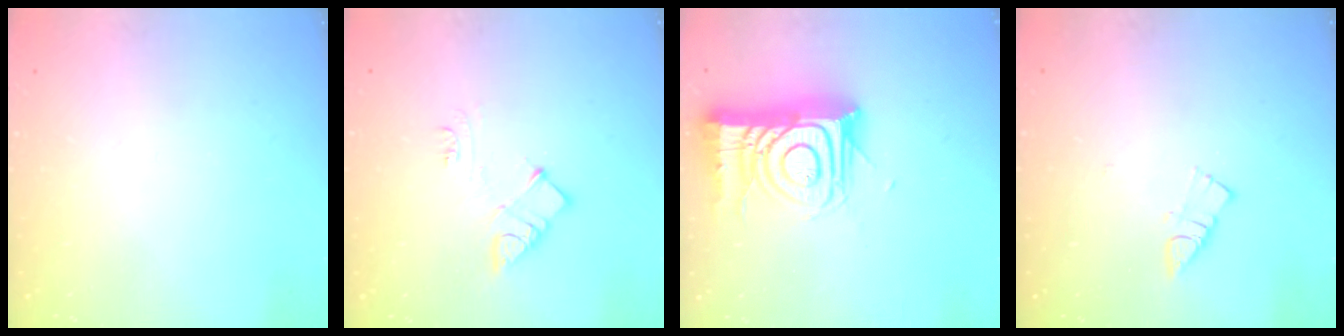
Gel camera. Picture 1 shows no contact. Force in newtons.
{"total": 9.3, "press": 9.3, "slide": 0.5}
{"total": 16.7, "press": 16.6, "slide": 1.4}
{"total": 3.9, "press": 3.9, "slide": 0.5}